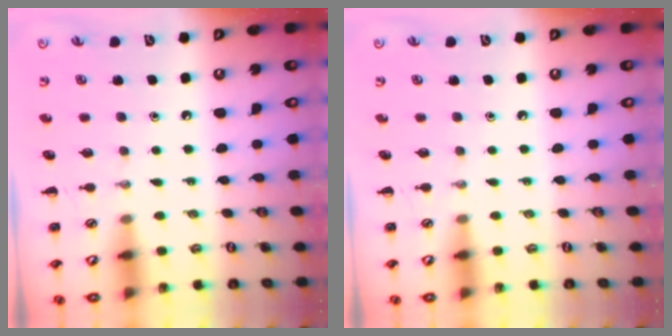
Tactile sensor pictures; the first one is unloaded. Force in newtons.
{"total": 0.0}